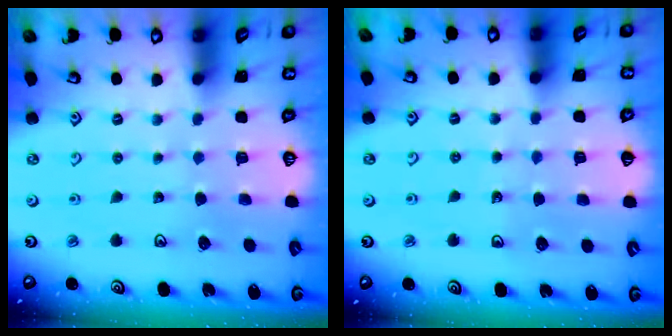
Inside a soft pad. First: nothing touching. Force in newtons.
{"total": 4.3, "press": 4.0, "slide": 1.4}